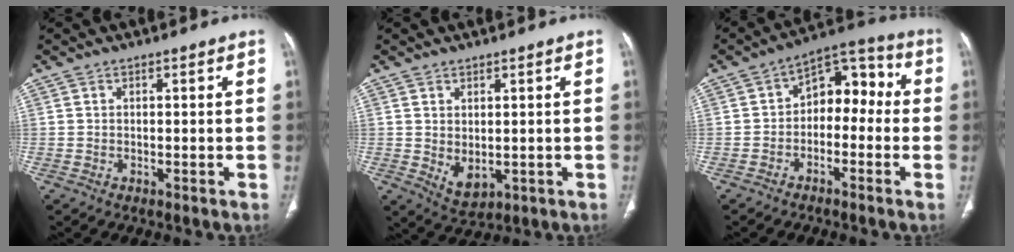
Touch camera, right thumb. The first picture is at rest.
{"total": 3.9, "force": [-0.1, 2.4, 3.1], "torque": [-0.044, -0.008, 0.015]}
{"total": 9.5, "force": [-1.2, 6.6, 6.8], "torque": [-0.050, 0.049, -0.037]}